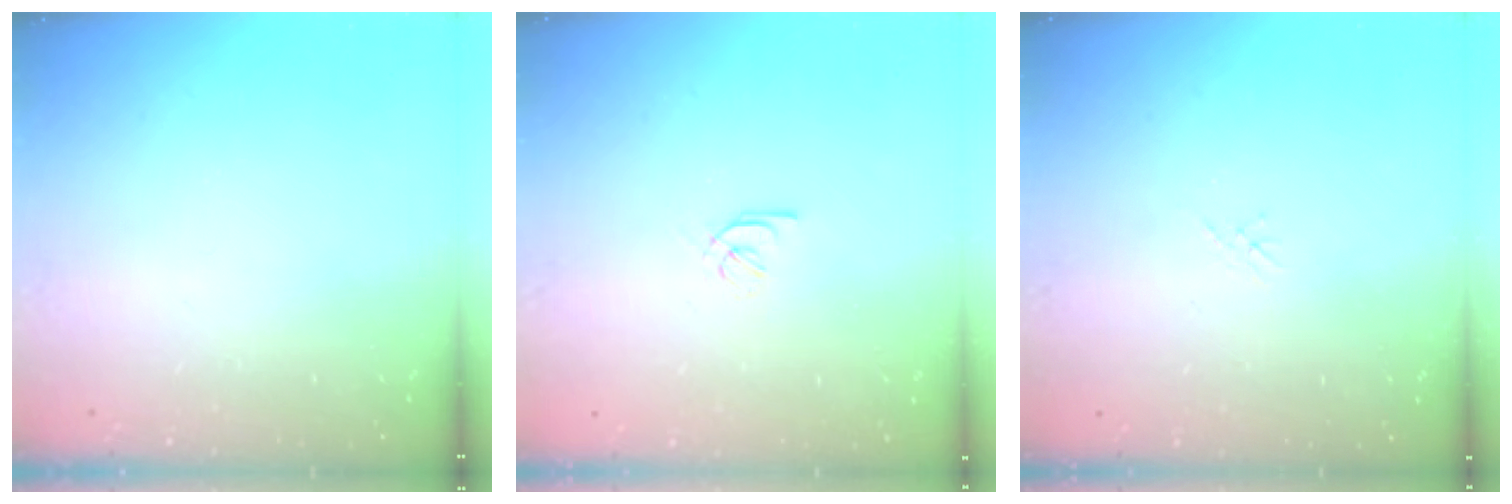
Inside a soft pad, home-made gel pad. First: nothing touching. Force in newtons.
{"total": 2.2, "press": 2.1, "slide": 0.6}
{"total": 0.0}